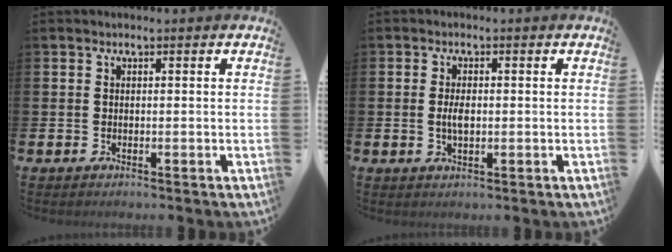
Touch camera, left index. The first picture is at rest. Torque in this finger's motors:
{"motor_torque": [0.66, 0.20, 0.43, 0.11]}